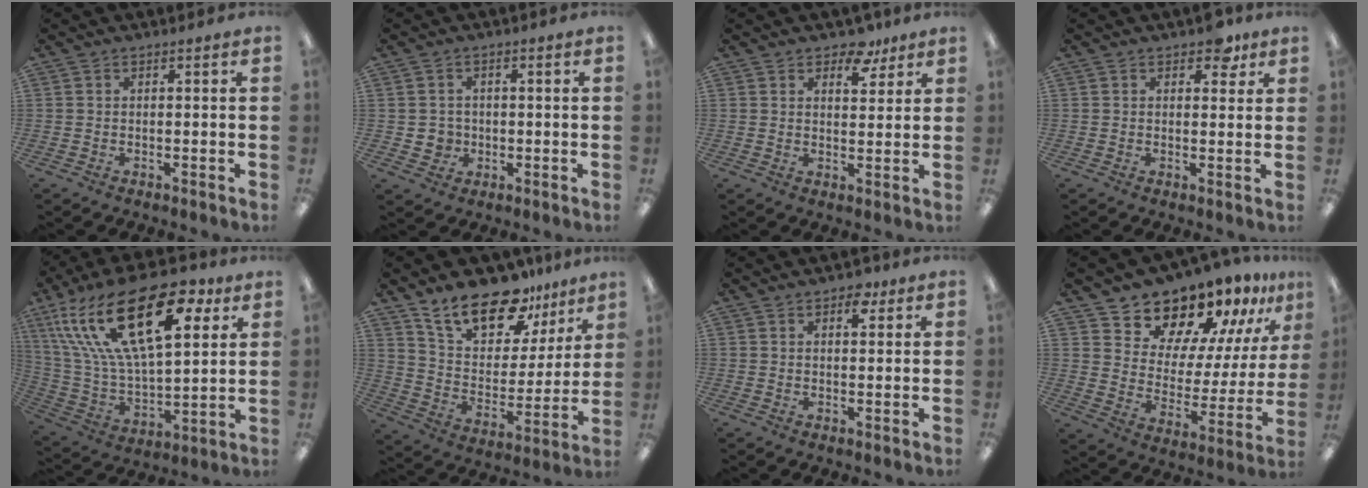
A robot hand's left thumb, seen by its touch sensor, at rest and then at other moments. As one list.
[{"total": 3.8, "force": [-0.4, 3.7, 0.7], "torque": [-0.002, 0.001, -0.008]}, {"total": 6.6, "force": [4.9, 3.5, 2.7], "torque": [-0.018, -0.025, 0.082]}, {"total": 4.3, "force": [2.8, 2.4, 2.2], "torque": [-0.016, -0.006, 0.044]}, {"total": 30.1, "force": [14.5, 13.7, 22.6], "torque": [-0.427, -0.062, 0.247]}, {"total": 18.4, "force": [14.1, 8.5, 8.3], "torque": [-0.149, -0.087, 0.251]}, {"total": 3.6, "force": [2.0, 1.9, 2.3], "torque": [-0.009, -0.012, 0.026]}, {"total": 14.7, "force": [13.7, 5.0, 1.8], "torque": [-0.041, -0.131, 0.239]}]